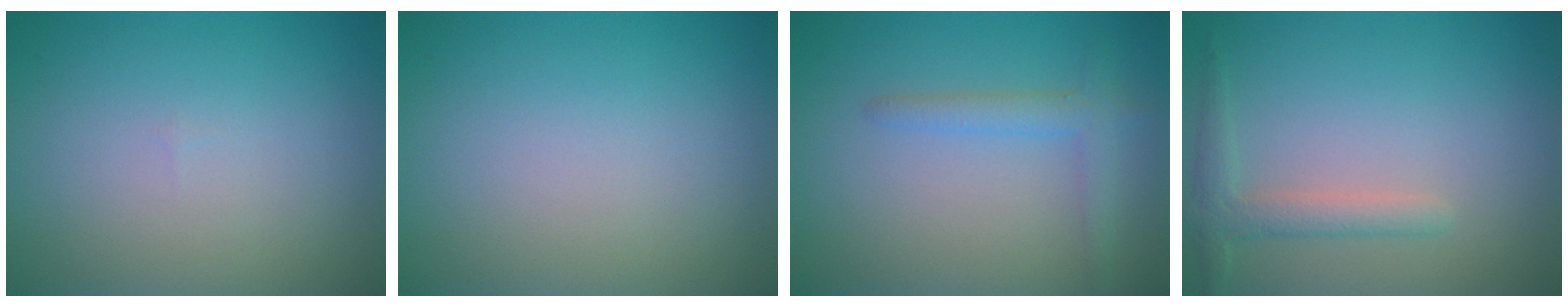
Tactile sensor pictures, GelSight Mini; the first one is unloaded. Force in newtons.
{"total": 0.0}
{"total": 2.1, "press": 2.1, "slide": 0.1}
{"total": 2.3, "press": 2.3, "slide": 0.2}